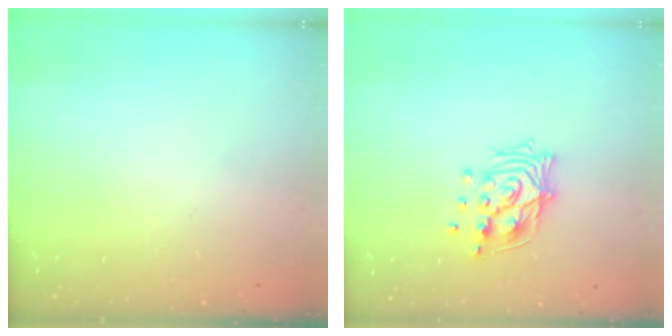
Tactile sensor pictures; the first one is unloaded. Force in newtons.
{"total": 12.7, "press": 12.7, "slide": 1.3}